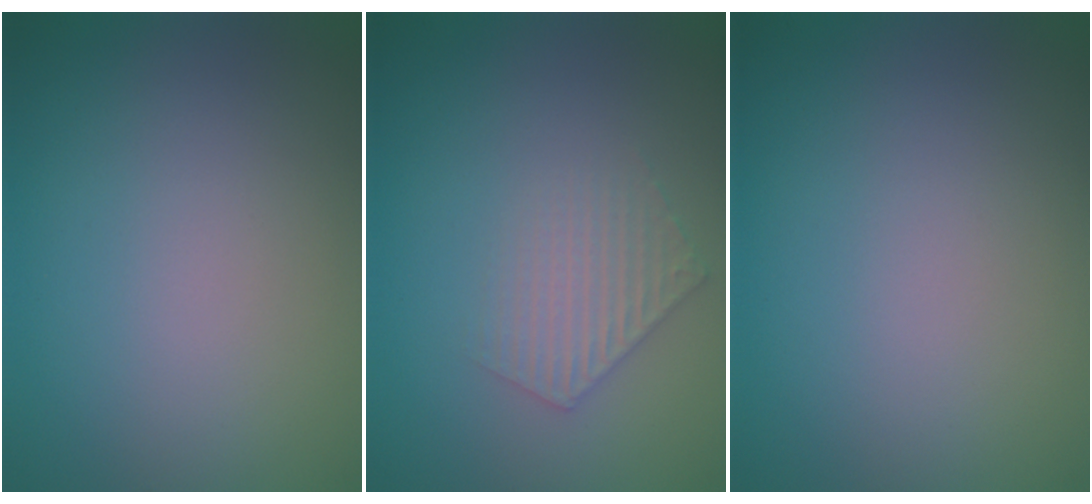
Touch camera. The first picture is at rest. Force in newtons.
{"total": 2.2, "press": 2.1, "slide": 0.4}
{"total": 0.0}